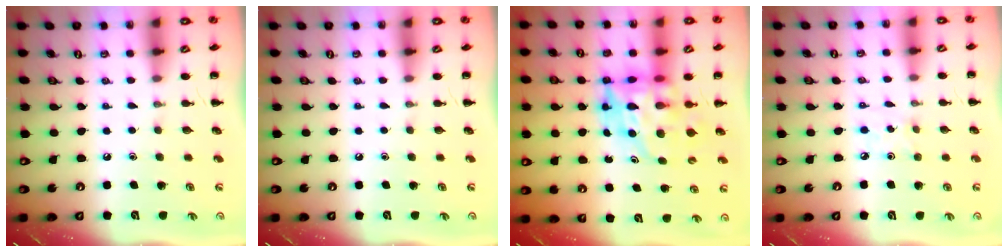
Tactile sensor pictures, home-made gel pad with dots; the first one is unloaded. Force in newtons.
{"total": 0.0}
{"total": 12.1, "press": 11.5, "slide": 3.6}
{"total": 2.1, "press": 2.0, "slide": 0.4}